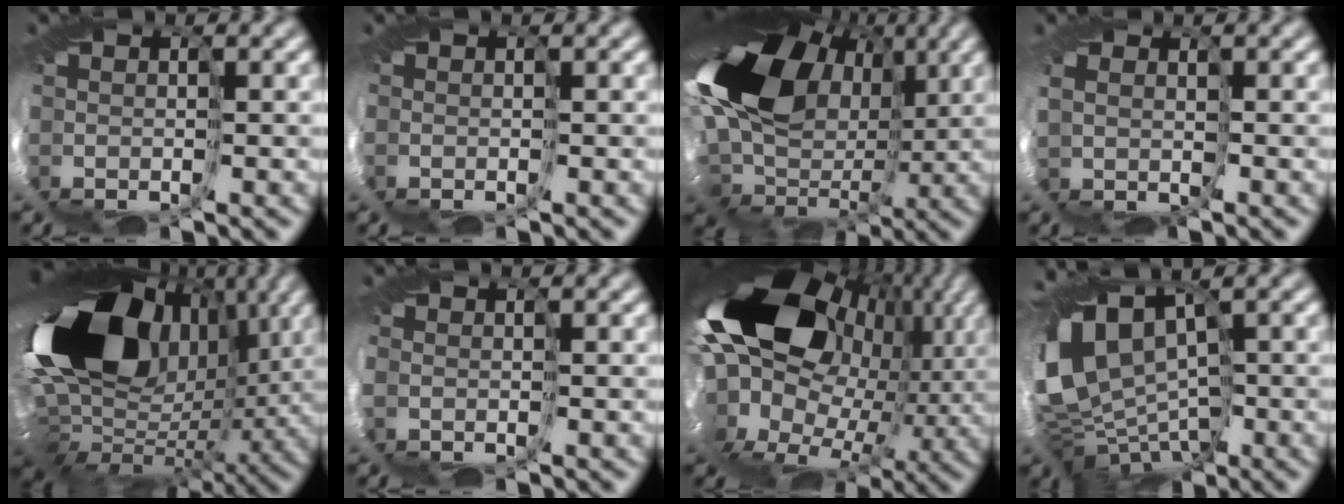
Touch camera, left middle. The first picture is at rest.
{"total": 1.3, "force": [-0.6, 1.1, 0.6], "torque": [-0.033, -0.003, 0.005]}
{"total": 18.7, "force": [4.6, 13.9, 11.7], "torque": [-0.217, -0.007, 0.031]}
{"total": 1.2, "force": [1.0, 0.2, -0.6], "torque": [-0.005, 0.004, 0.013]}
{"total": 17.5, "force": [4.8, 12.2, 11.6], "torque": [-0.211, -0.017, 0.083]}
{"total": 1.9, "force": [-0.4, 1.6, 0.9], "torque": [-0.050, -0.001, 0.006]}
{"total": 19.2, "force": [3.7, 13.3, 13.3], "torque": [-0.253, -0.002, 0.022]}
{"total": 8.6, "force": [0.5, 5.3, 6.7], "torque": [-0.162, -0.016, 0.017]}